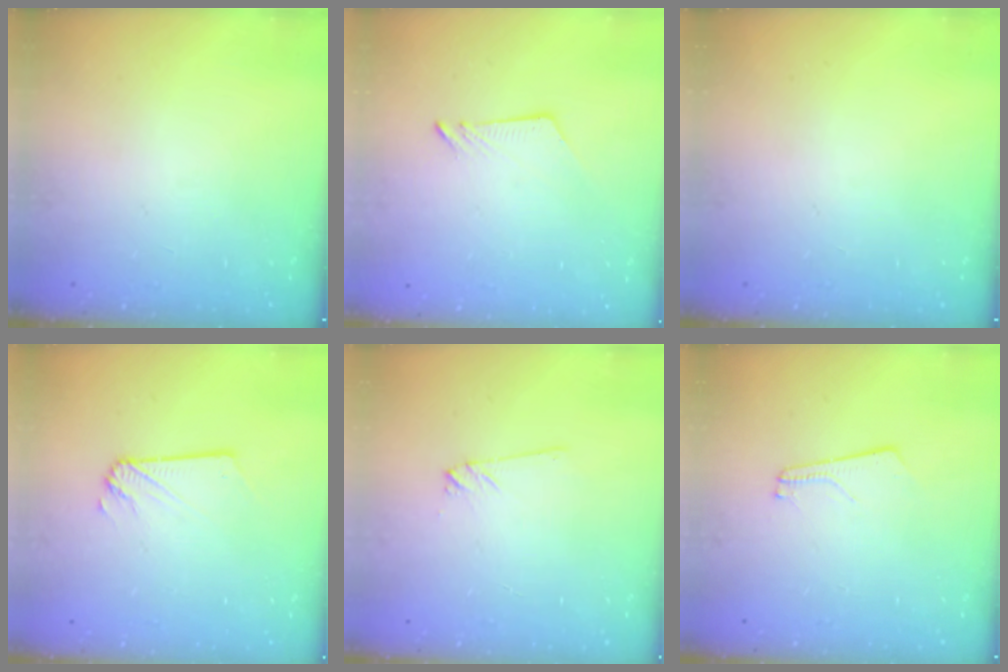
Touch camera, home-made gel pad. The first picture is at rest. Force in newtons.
{"total": 5.6, "press": 5.5, "slide": 0.7}
{"total": 0.0}
{"total": 2.0, "press": 2.0, "slide": 0.3}
{"total": 1.7, "press": 1.7, "slide": 0.1}
{"total": 2.1, "press": 2.1, "slide": 0.3}